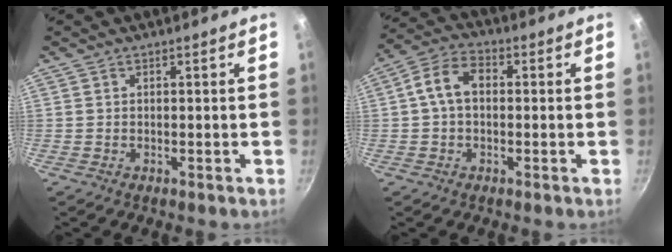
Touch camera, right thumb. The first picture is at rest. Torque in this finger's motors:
{"motor_torque": [0.25, 0.22, 0.67, -0.53, 0.00]}